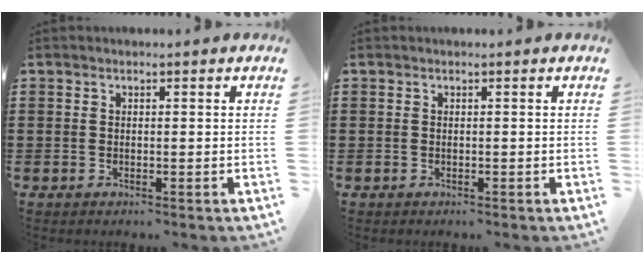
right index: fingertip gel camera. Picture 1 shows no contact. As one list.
[{"total": 0.0}]